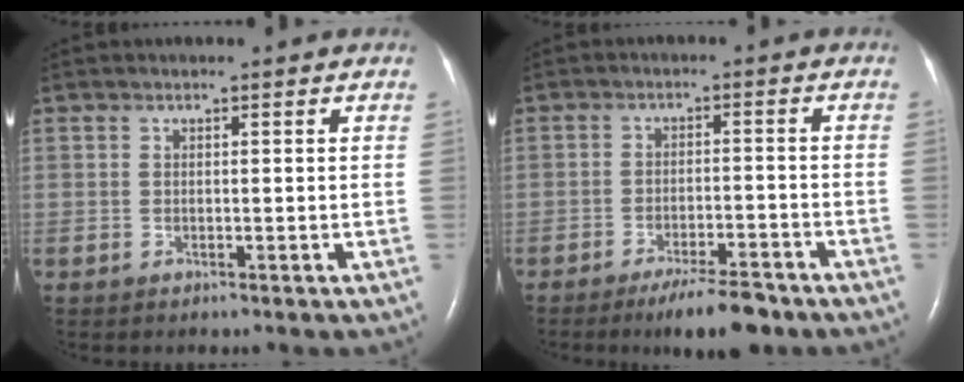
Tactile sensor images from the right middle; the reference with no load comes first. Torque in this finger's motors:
{"motor_torque": [1.11, -1.03, 0.29, 0.09]}